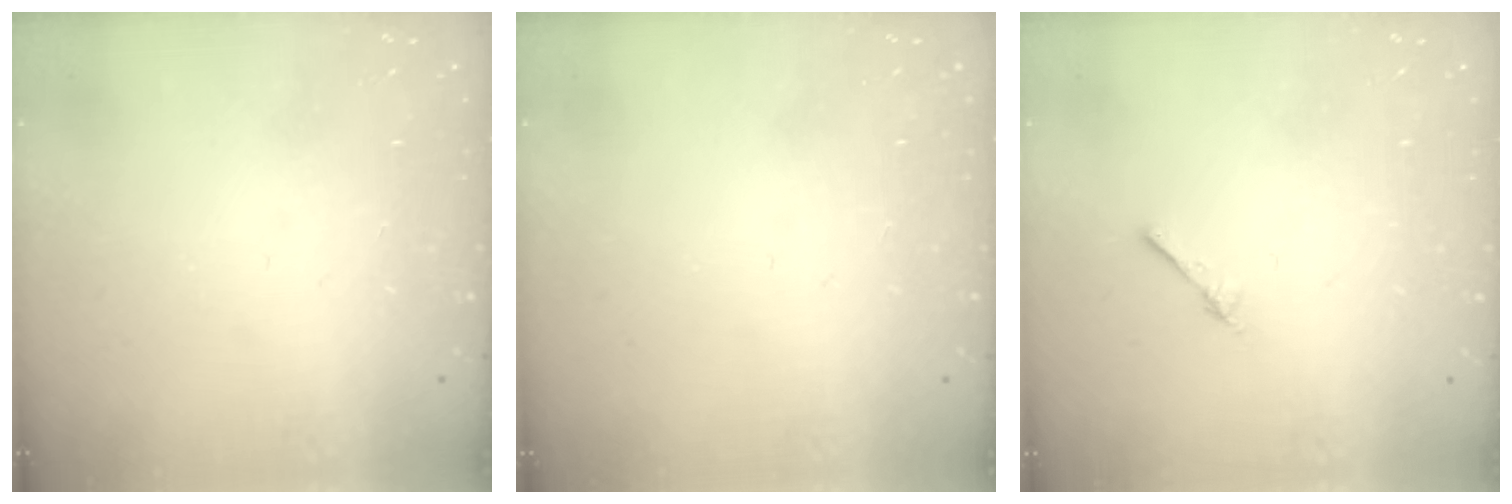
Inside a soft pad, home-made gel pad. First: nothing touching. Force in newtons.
{"total": 0.0}
{"total": 2.4, "press": 2.4, "slide": 0.3}